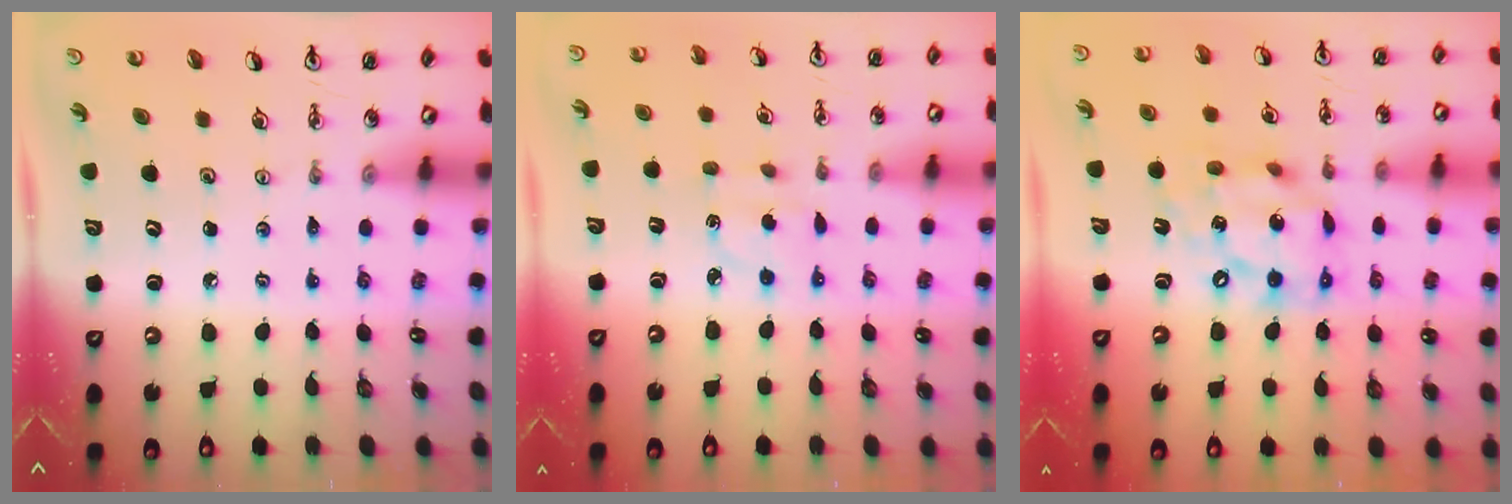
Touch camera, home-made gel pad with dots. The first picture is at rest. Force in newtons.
{"total": 2.3, "press": 2.1, "slide": 0.8}
{"total": 14.2, "press": 14.1, "slide": 1.0}